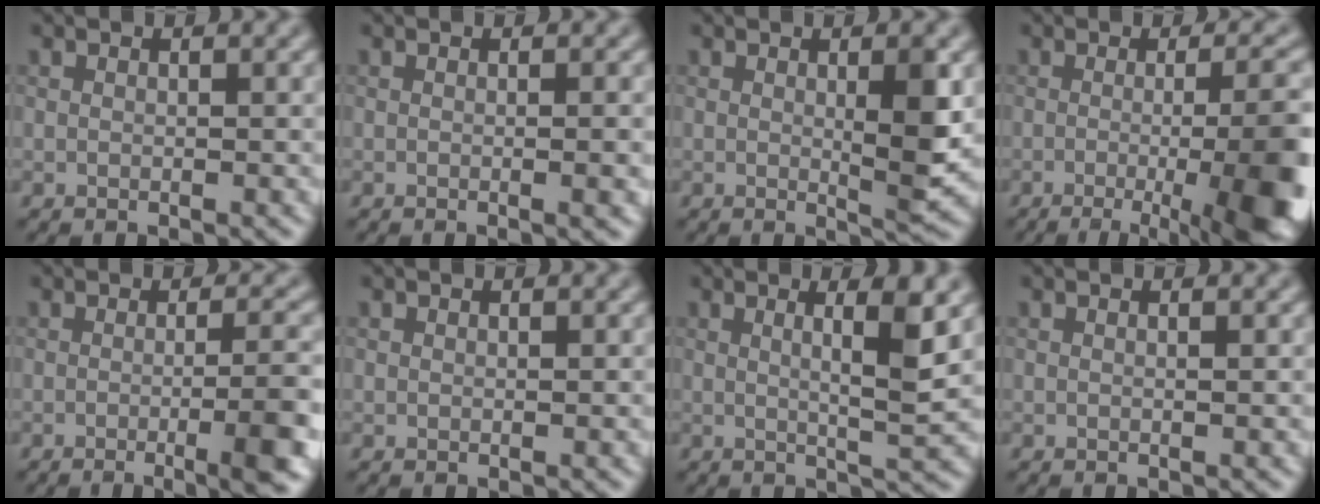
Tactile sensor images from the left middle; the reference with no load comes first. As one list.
[{"total": 1.9, "force": [-0.1, 0.7, 1.8], "torque": [-0.011, 0.007, -0.009]}, {"total": 3.1, "force": [0.3, 0.2, 3.0], "torque": [-0.044, -0.007, 0.016]}, {"total": 11.8, "force": [-2.3, 3.2, 11.1], "torque": [-0.103, 0.003, -0.011]}, {"total": 6.3, "force": [-1.5, 1.4, 6.0], "torque": [-0.064, 0.002, -0.010]}, {"total": 0.0}, {"total": 4.2, "force": [1.0, 0.2, 4.1], "torque": [-0.062, -0.001, 0.026]}, {"total": 0.6, "force": [0.1, 0.3, 0.5], "torque": [0.002, 0.003, -0.006]}]